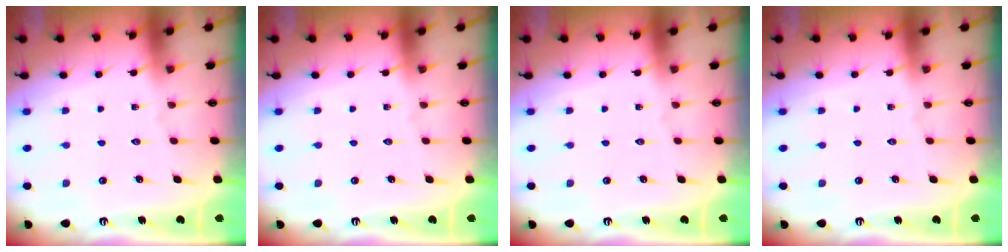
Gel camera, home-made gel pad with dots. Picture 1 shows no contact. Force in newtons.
{"total": 0.0}
{"total": 0.0}
{"total": 0.0}